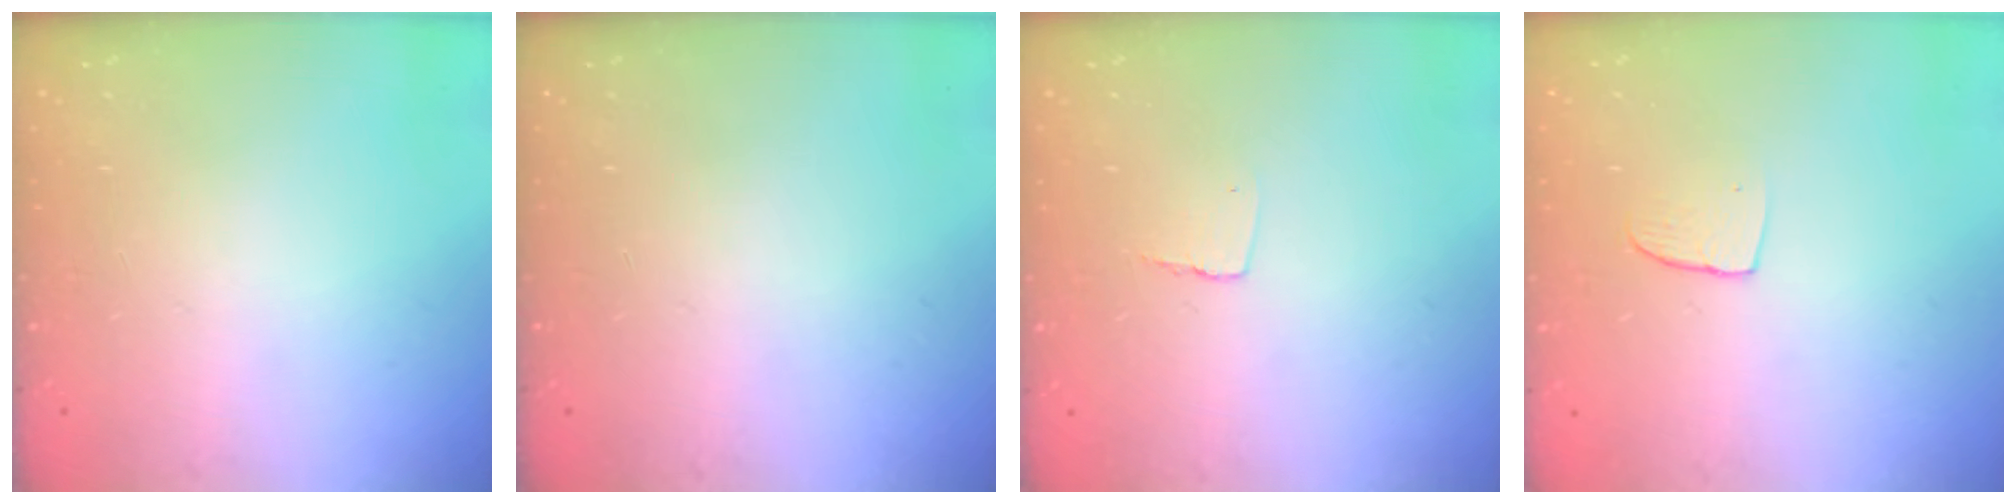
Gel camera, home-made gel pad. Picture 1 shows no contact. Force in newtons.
{"total": 0.0}
{"total": 4.1, "press": 4.1, "slide": 0.2}
{"total": 4.9, "press": 4.9, "slide": 0.4}